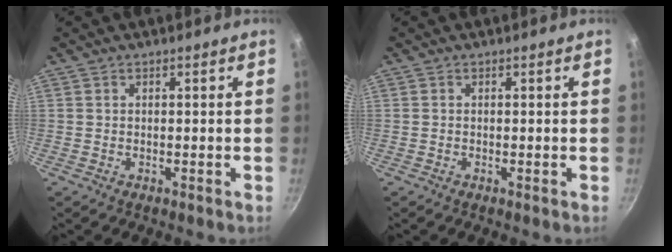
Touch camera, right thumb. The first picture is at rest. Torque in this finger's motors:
{"motor_torque": [0.23, 0.25, -0.22, 0.35, 0.04]}